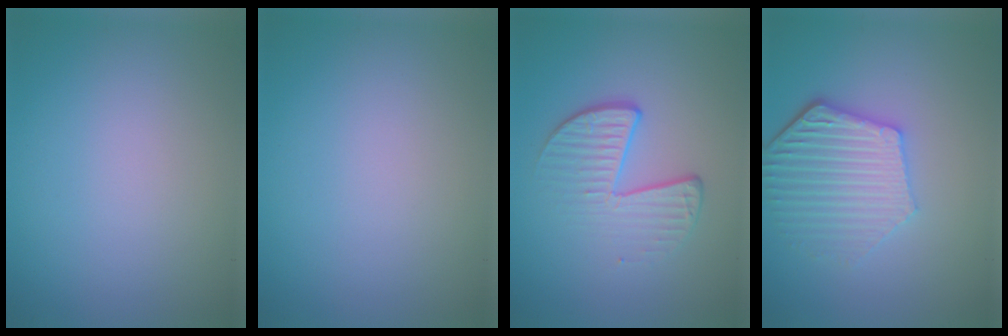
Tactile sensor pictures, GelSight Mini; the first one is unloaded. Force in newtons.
{"total": 0.0}
{"total": 4.1, "press": 2.7, "slide": 3.1}
{"total": 5.4, "press": 4.2, "slide": 3.3}